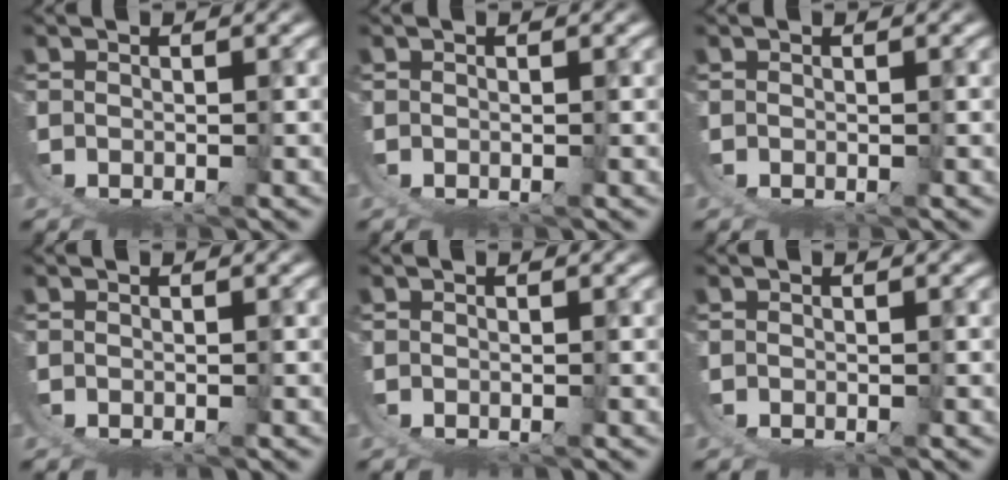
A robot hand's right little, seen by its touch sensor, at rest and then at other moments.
{"total": 0.0}
{"total": 0.0}
{"total": 0.0}
{"total": 0.0}
{"total": 0.0}